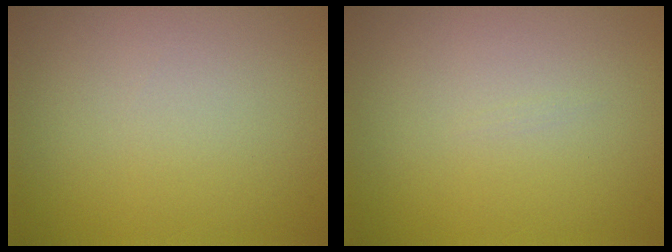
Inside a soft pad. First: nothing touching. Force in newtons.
{"total": 0.0}